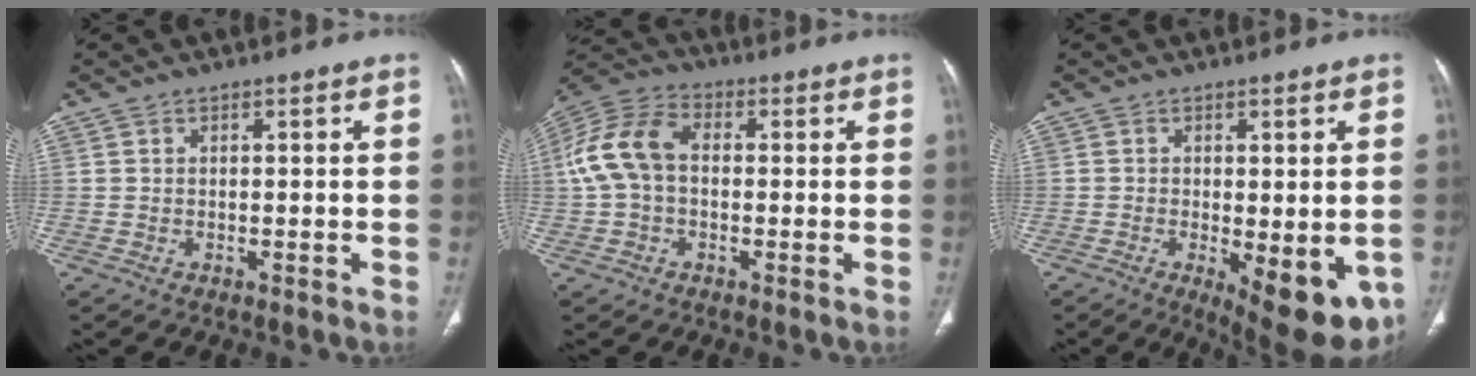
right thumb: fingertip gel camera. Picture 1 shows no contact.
{"total": 11.2, "force": [0.4, 7.6, 8.2], "torque": [-0.172, 0.034, -0.003]}
{"total": 12.3, "force": [-3.9, 4.9, 10.6], "torque": [-0.134, -0.022, -0.043]}